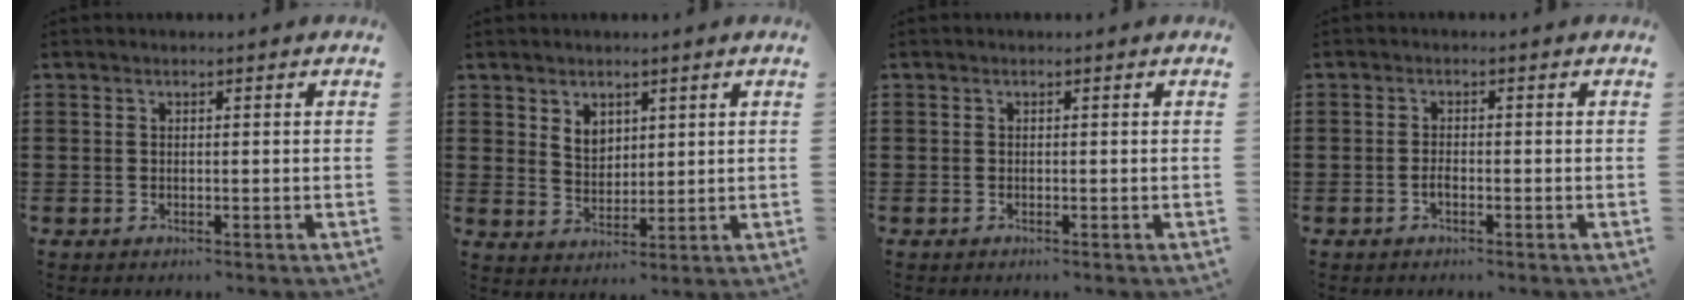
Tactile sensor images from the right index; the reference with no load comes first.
{"total": 3.6, "force": [2.4, 2.4, 1.1], "torque": [-0.031, 0.007, 0.045]}
{"total": 0.0}
{"total": 1.3, "force": [-0.7, 0.5, 1.0], "torque": [-0.021, -0.003, -0.012]}